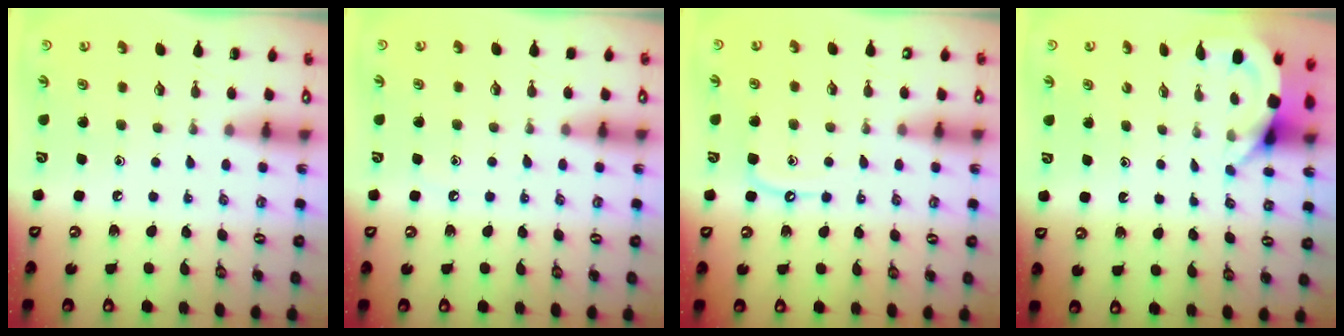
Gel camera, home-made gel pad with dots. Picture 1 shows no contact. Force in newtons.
{"total": 5.9, "press": 5.9, "slide": 0.9}
{"total": 6.4, "press": 6.4, "slide": 0.7}
{"total": 3.6, "press": 3.6, "slide": 0.2}